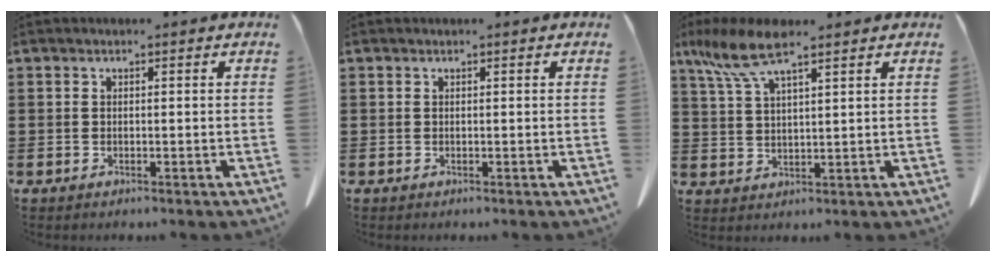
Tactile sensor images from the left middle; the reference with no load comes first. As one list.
[{"total": 0.0}, {"total": 7.9, "force": [5.1, 2.0, 5.6], "torque": [-0.135, -0.013, 0.088]}]